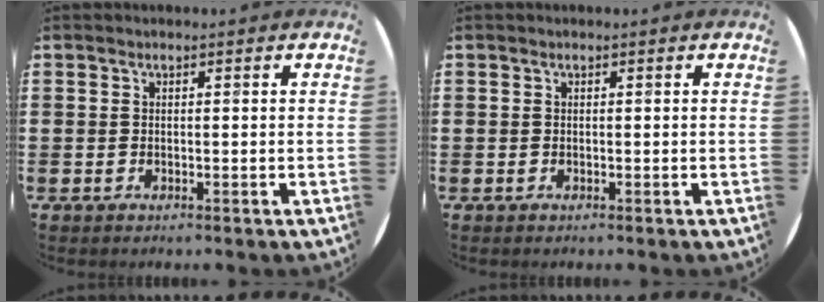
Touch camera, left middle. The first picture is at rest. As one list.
[{"total": 0.0}]